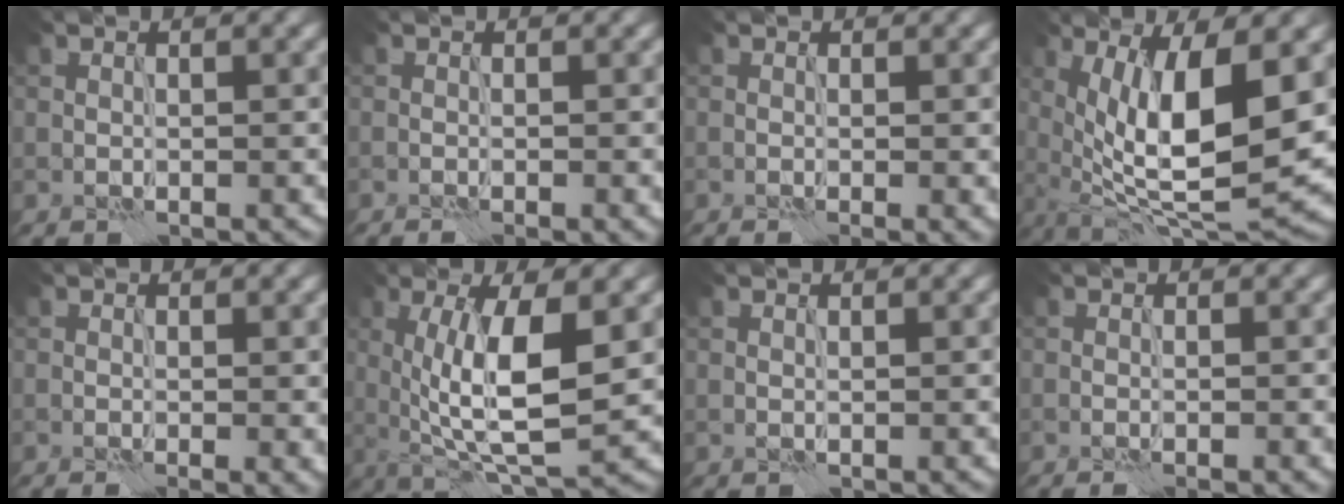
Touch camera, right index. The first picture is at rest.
{"total": 1.2, "force": [-0.6, -0.1, 1.0], "torque": [-0.015, -0.004, -0.009]}
{"total": 0.9, "force": [0.0, 0.0, 0.9], "torque": [-0.012, -0.003, -0.002]}
{"total": 11.8, "force": [0.3, 3.6, 11.3], "torque": [-0.181, -0.014, 0.005]}
{"total": 1.3, "force": [-0.1, 0.1, 1.3], "torque": [-0.016, -0.004, -0.001]}
{"total": 8.7, "force": [0.5, 2.5, 8.3], "torque": [-0.137, -0.009, 0.011]}
{"total": 0.0}
{"total": 1.0, "force": [-0.5, -0.1, 0.8], "torque": [-0.012, -0.003, -0.010]}